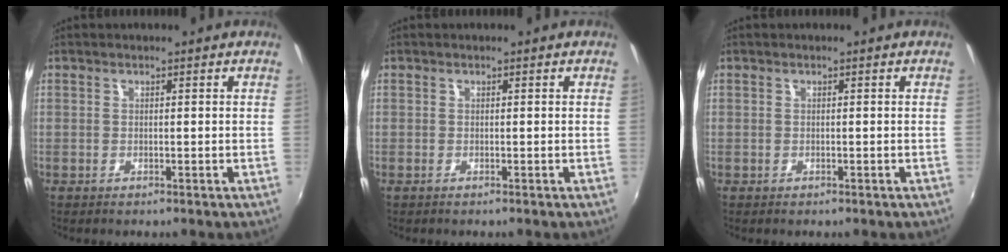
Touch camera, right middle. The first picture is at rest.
{"total": 0.0}
{"total": 0.0}